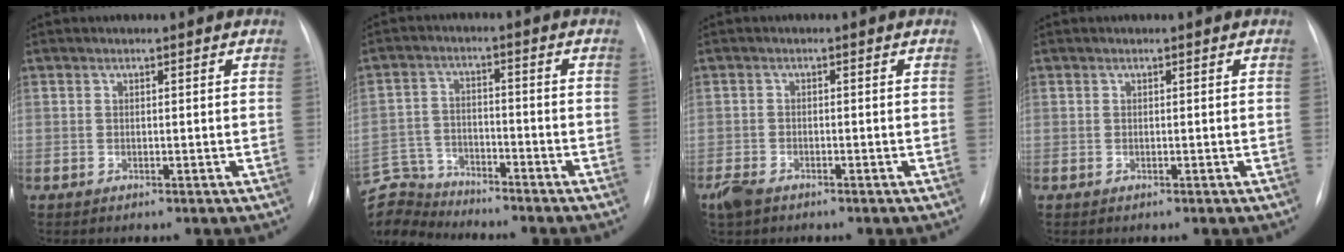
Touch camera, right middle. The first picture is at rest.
{"total": 10.8, "force": [-10.4, 2.7, 0.6], "torque": [-0.031, 0.018, -0.195]}
{"total": 3.2, "force": [-2.5, 1.5, 1.4], "torque": [-0.034, -0.005, -0.042]}
{"total": 0.0}